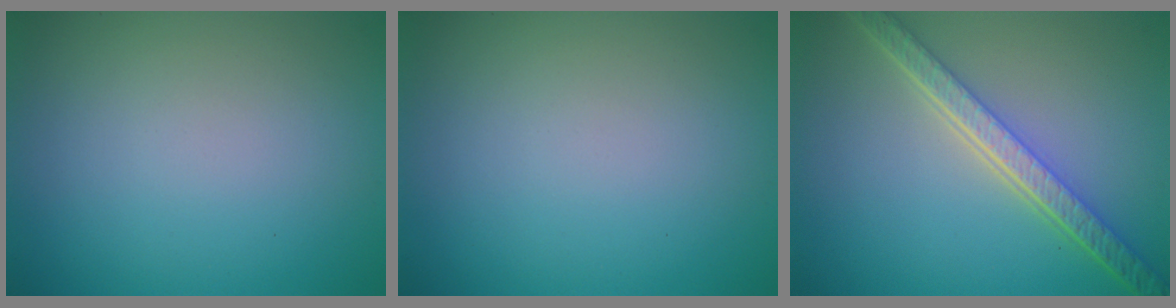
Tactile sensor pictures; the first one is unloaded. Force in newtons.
{"total": 0.0}
{"total": 5.6, "press": 4.3, "slide": 3.7}